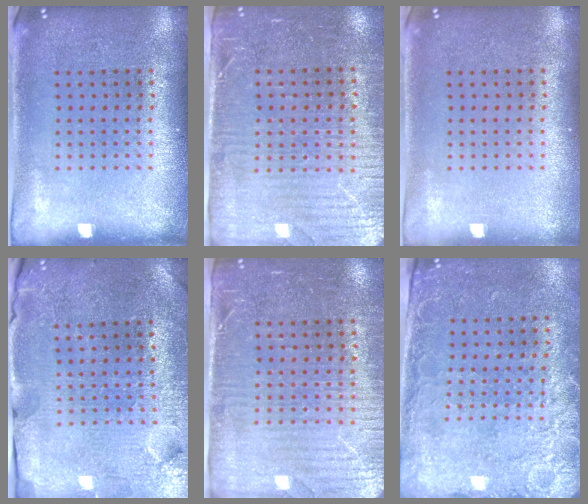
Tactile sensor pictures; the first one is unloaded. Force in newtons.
{"total": 3.5, "press": 3.1, "slide": 1.5}
{"total": 0.0}
{"total": 3.8, "press": 3.7, "slide": 0.8}
{"total": 3.5, "press": 3.1, "slide": 1.5}
{"total": 2.7, "press": 2.2, "slide": 1.5}